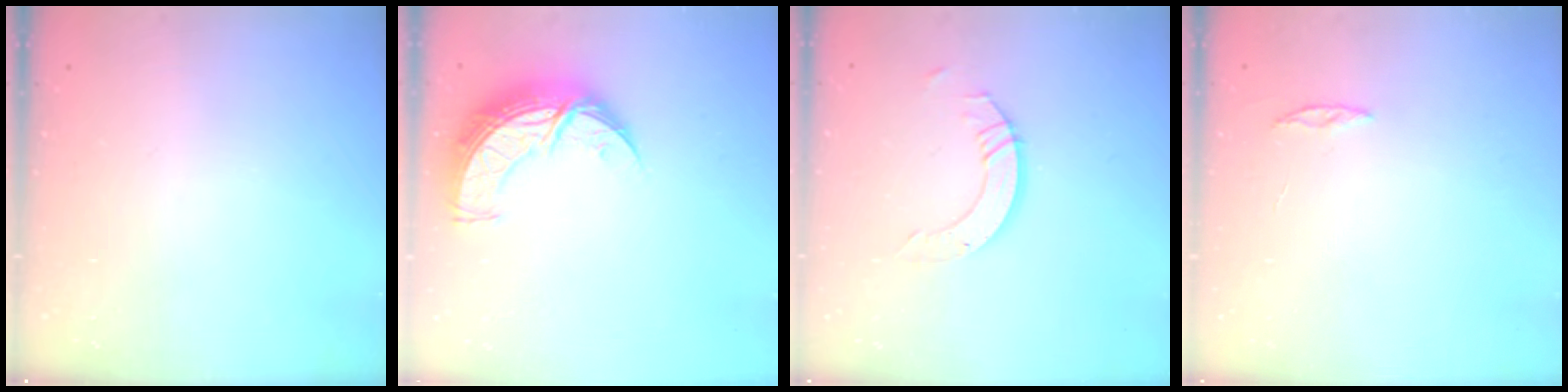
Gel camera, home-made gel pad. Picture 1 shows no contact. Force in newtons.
{"total": 10.7, "press": 10.6, "slide": 0.8}
{"total": 6.0, "press": 6.0, "slide": 0.4}
{"total": 2.0, "press": 2.0, "slide": 0.2}